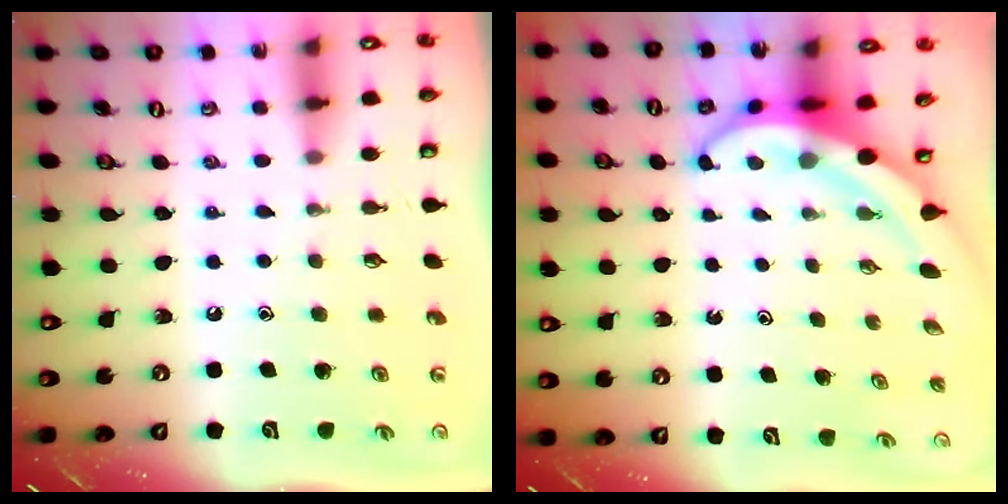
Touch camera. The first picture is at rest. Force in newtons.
{"total": 6.2, "press": 6.1, "slide": 1.4}